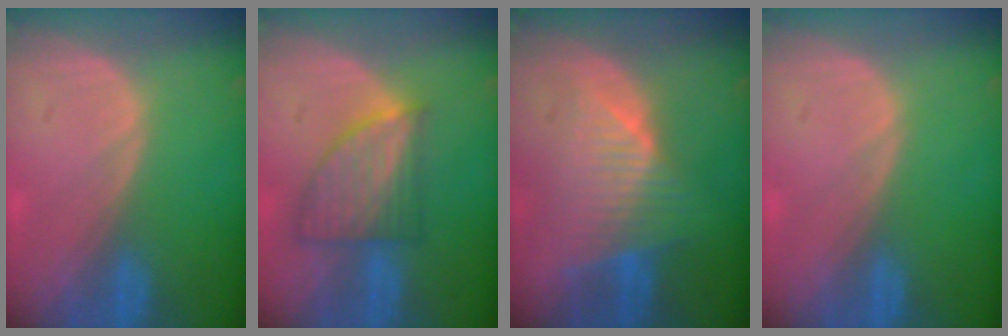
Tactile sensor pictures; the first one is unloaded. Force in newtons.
{"total": 7.4, "press": 6.7, "slide": 3.3}
{"total": 7.9, "press": 6.9, "slide": 3.9}
{"total": 0.0}